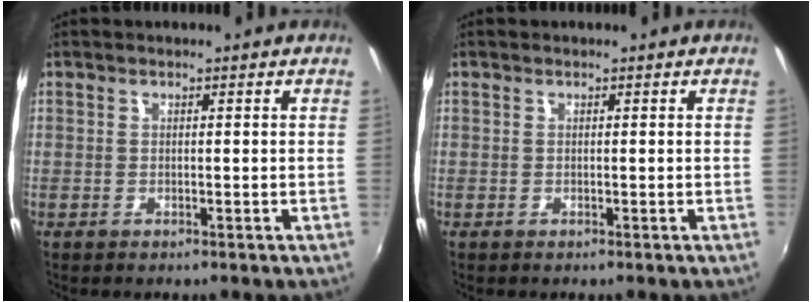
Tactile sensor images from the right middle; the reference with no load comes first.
{"total": 0.0}